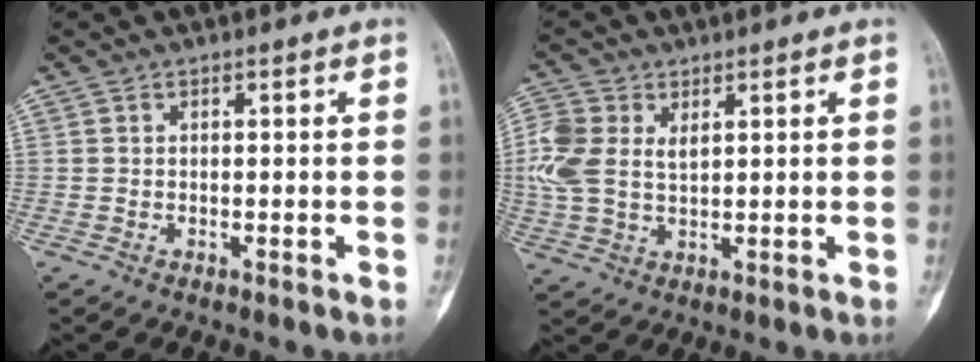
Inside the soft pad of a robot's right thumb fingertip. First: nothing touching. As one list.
[{"total": 8.8, "force": [2.4, 5.7, 6.3], "torque": [-0.148, 0.008, 0.049]}]